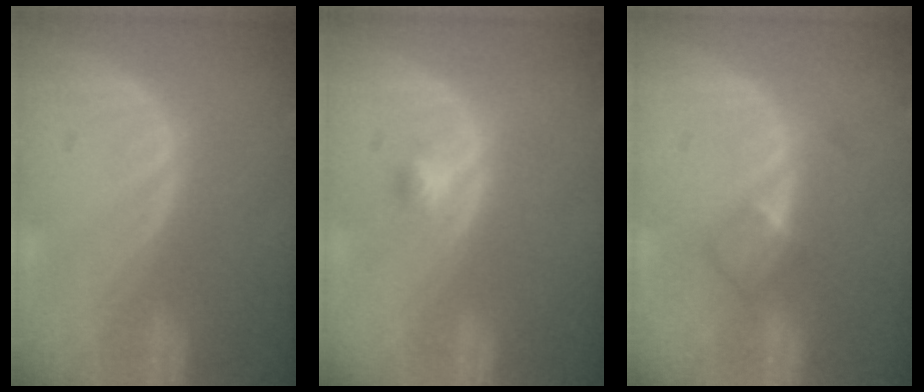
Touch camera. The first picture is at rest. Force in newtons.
{"total": 1.7, "press": 1.4, "slide": 0.8}
{"total": 3.0, "press": 2.7, "slide": 1.2}